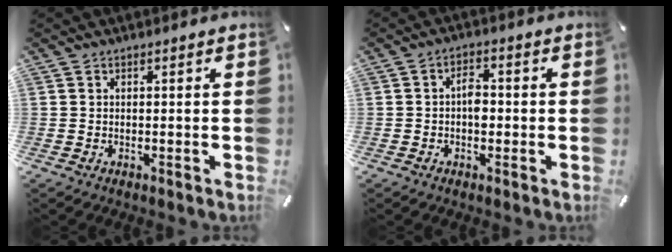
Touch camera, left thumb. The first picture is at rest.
{"total": 3.8, "force": [-0.5, 2.4, 2.9], "torque": [-0.046, 0.006, -0.012]}